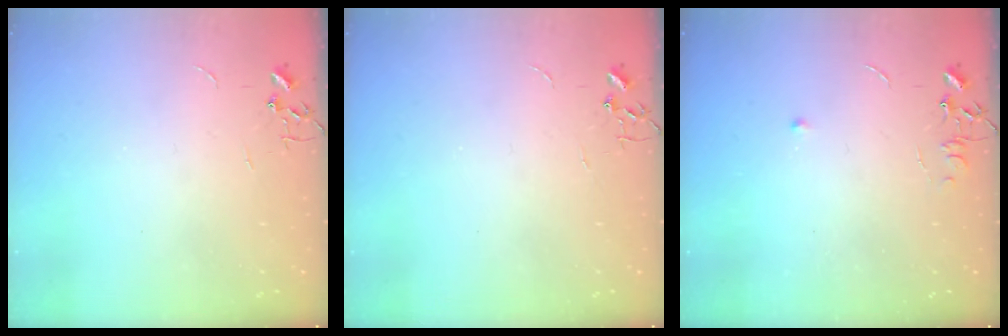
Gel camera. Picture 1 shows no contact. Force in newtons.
{"total": 0.0}
{"total": 5.5, "press": 5.4, "slide": 0.8}